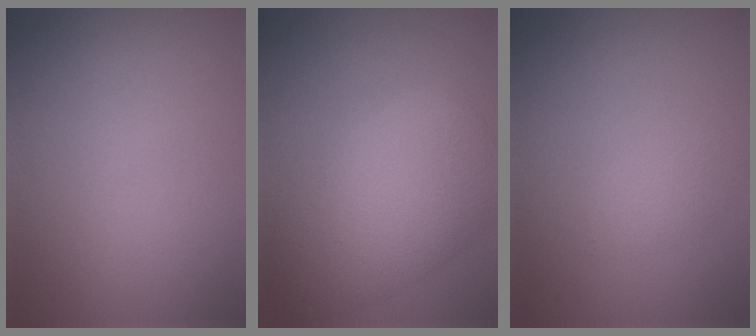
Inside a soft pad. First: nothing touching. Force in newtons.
{"total": 9.2, "press": 9.2, "slide": 0.2}
{"total": 1.3, "press": 1.3, "slide": 0.0}